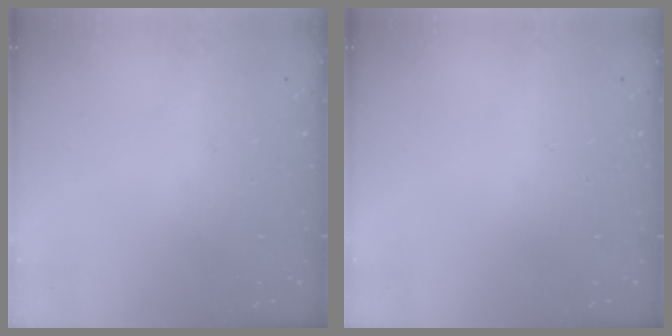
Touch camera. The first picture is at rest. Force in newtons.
{"total": 0.0}